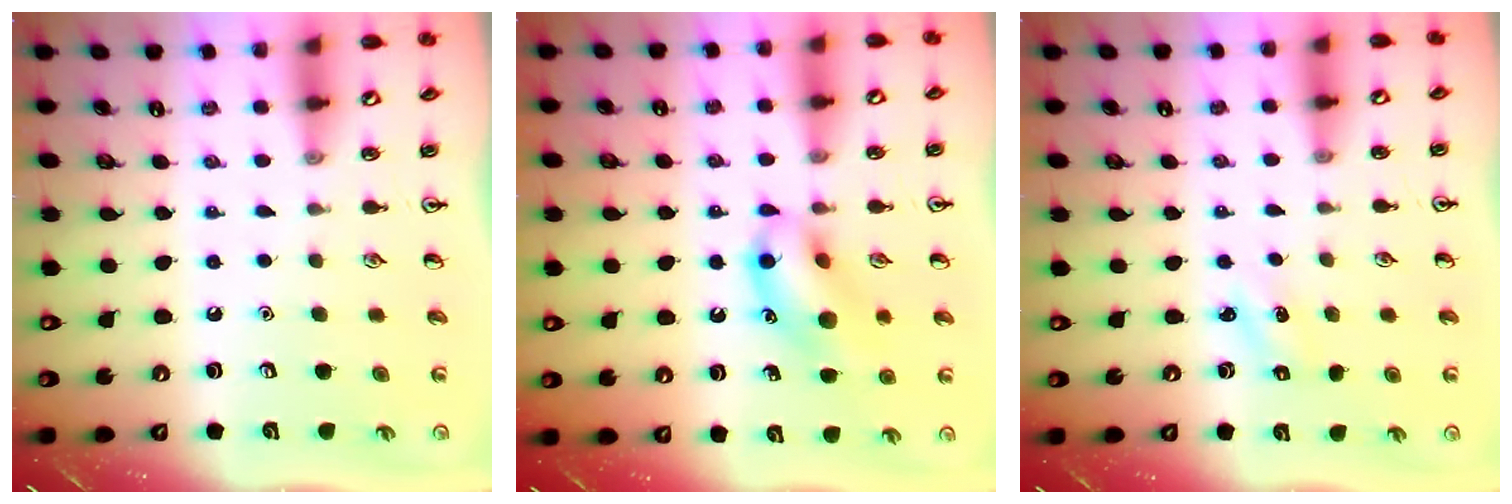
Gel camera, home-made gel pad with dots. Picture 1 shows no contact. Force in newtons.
{"total": 13.0, "press": 12.8, "slide": 2.1}
{"total": 1.3, "press": 1.2, "slide": 0.5}